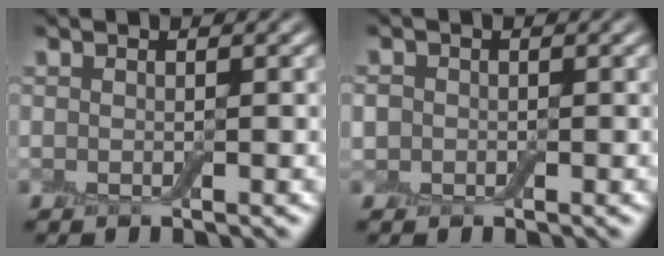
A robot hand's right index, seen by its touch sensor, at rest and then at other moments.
{"total": 1.4, "force": [-0.1, 1.3, 0.4], "torque": [-0.004, -0.003, -0.008]}